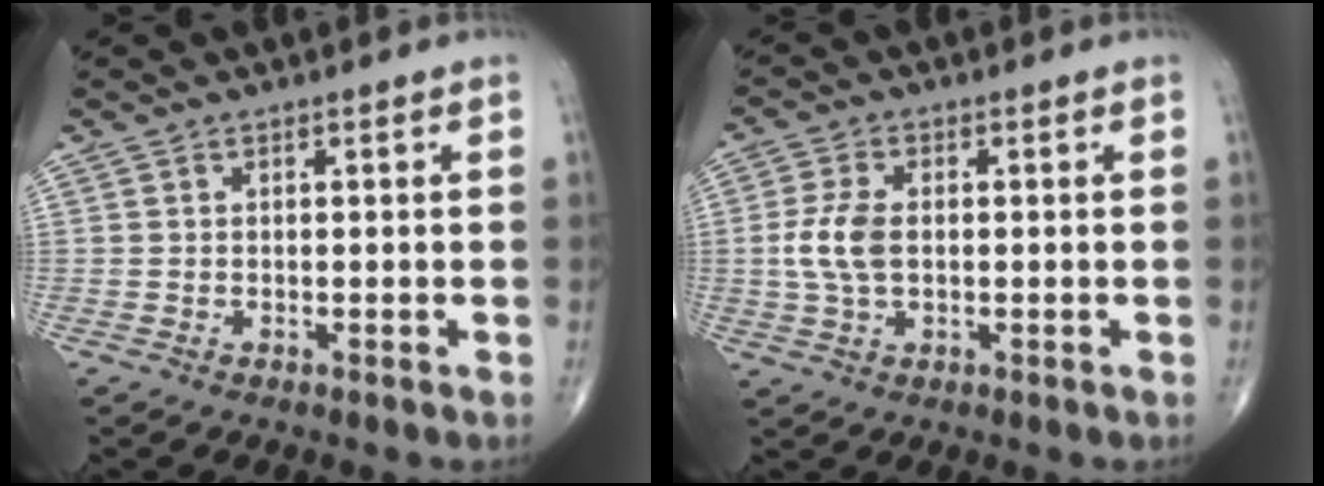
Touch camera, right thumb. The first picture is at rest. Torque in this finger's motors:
{"motor_torque": [0.92, 1.57, 0.73, -0.03, 0.12]}